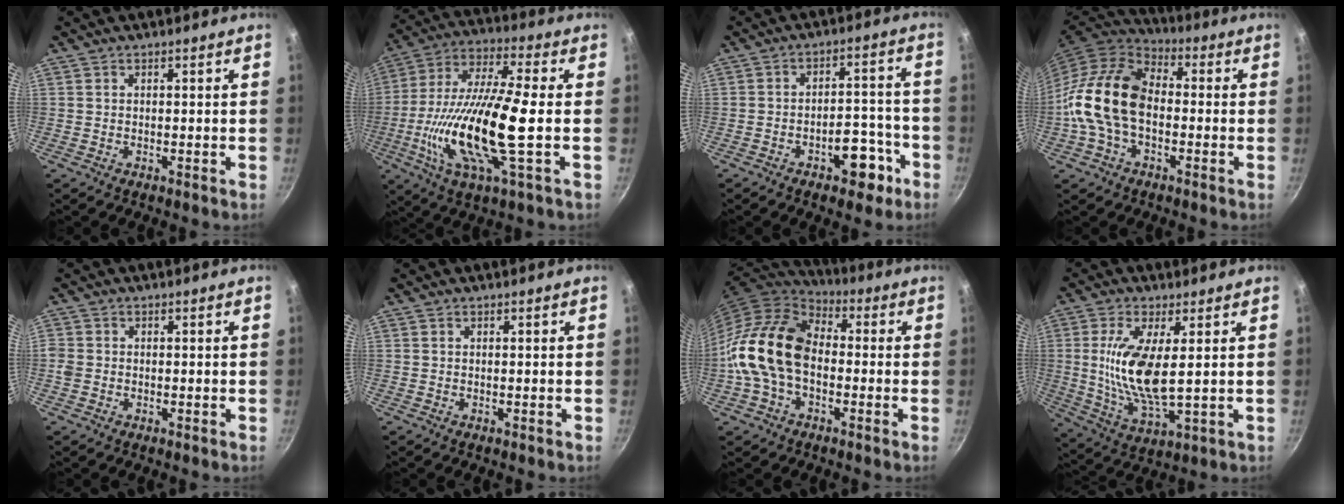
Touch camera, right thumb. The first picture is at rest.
{"total": 20.1, "force": [-3.3, 4.9, 19.2], "torque": [-0.378, 0.018, -0.071]}
{"total": 8.8, "force": [-4.7, 4.7, 5.8], "torque": [-0.047, 0.046, -0.053]}
{"total": 16.3, "force": [-1.9, 10.6, 12.2], "torque": [-0.210, 0.035, -0.052]}
{"total": 2.1, "force": [-0.4, 1.8, 0.9], "torque": [-0.016, 0.004, -0.010]}
{"total": 0.0}
{"total": 16.1, "force": [-1.9, 11.0, 11.5], "torque": [-0.193, 0.037, -0.052]}
{"total": 13.0, "force": [1.9, 4.7, 11.9], "torque": [-0.240, -0.017, 0.040]}